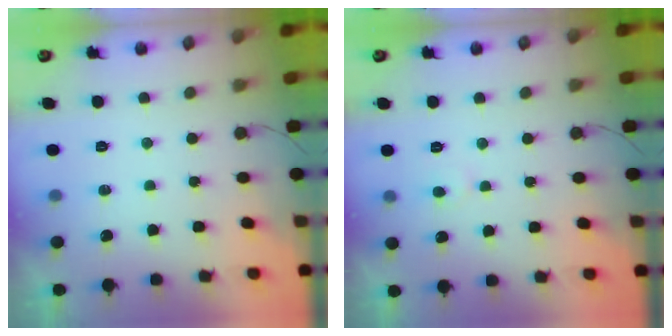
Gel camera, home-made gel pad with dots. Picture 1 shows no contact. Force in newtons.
{"total": 2.2, "press": 2.2, "slide": 0.2}